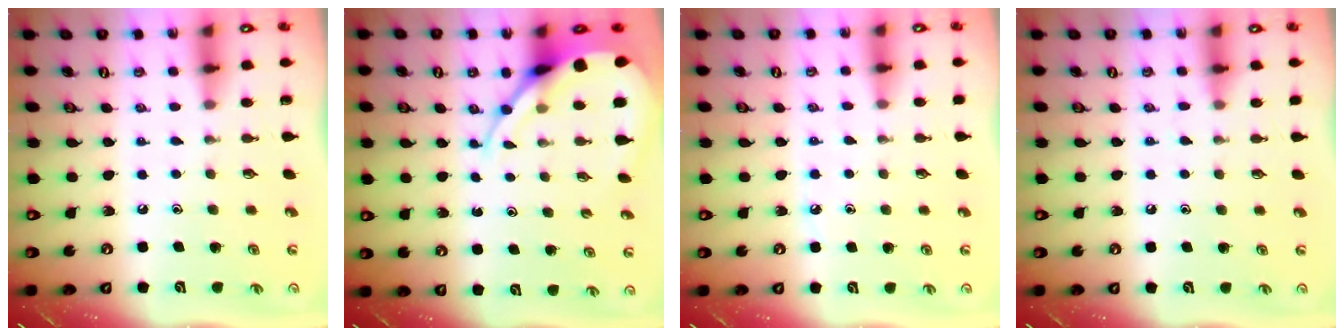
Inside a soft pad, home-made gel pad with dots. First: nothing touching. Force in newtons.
{"total": 8.8, "press": 8.7, "slide": 0.9}
{"total": 3.9, "press": 3.8, "slide": 0.5}
{"total": 5.0, "press": 5.0, "slide": 0.7}